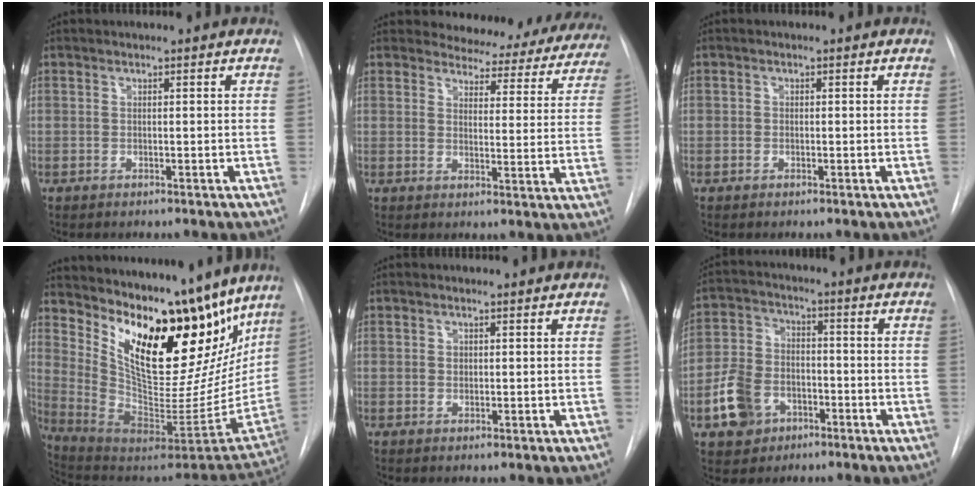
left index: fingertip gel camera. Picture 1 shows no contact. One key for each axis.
{"total": 17.7, "fx": 16.6, "fy": 5.4, "fz": 2.9, "tx": -0.004, "ty": -0.053, "tz": 0.169}
{"total": 0.6, "fx": -0.2, "fy": 0.5, "fz": 0.1, "tx": 0.003, "ty": 0.003, "tz": -0.007}
{"total": 26.2, "fx": 18.4, "fy": 10.2, "fz": 15.7, "tx": -0.245, "ty": -0.024, "tz": 0.278}
{"total": 0.8, "fx": 0.2, "fy": 0.7, "fz": 0.3, "tx": 0.000, "ty": -0.001, "tz": 0.002}
{"total": 9.3, "fx": -4.1, "fy": 7.1, "fz": 4.5, "tx": -0.110, "ty": 0.015, "tz": -0.068}